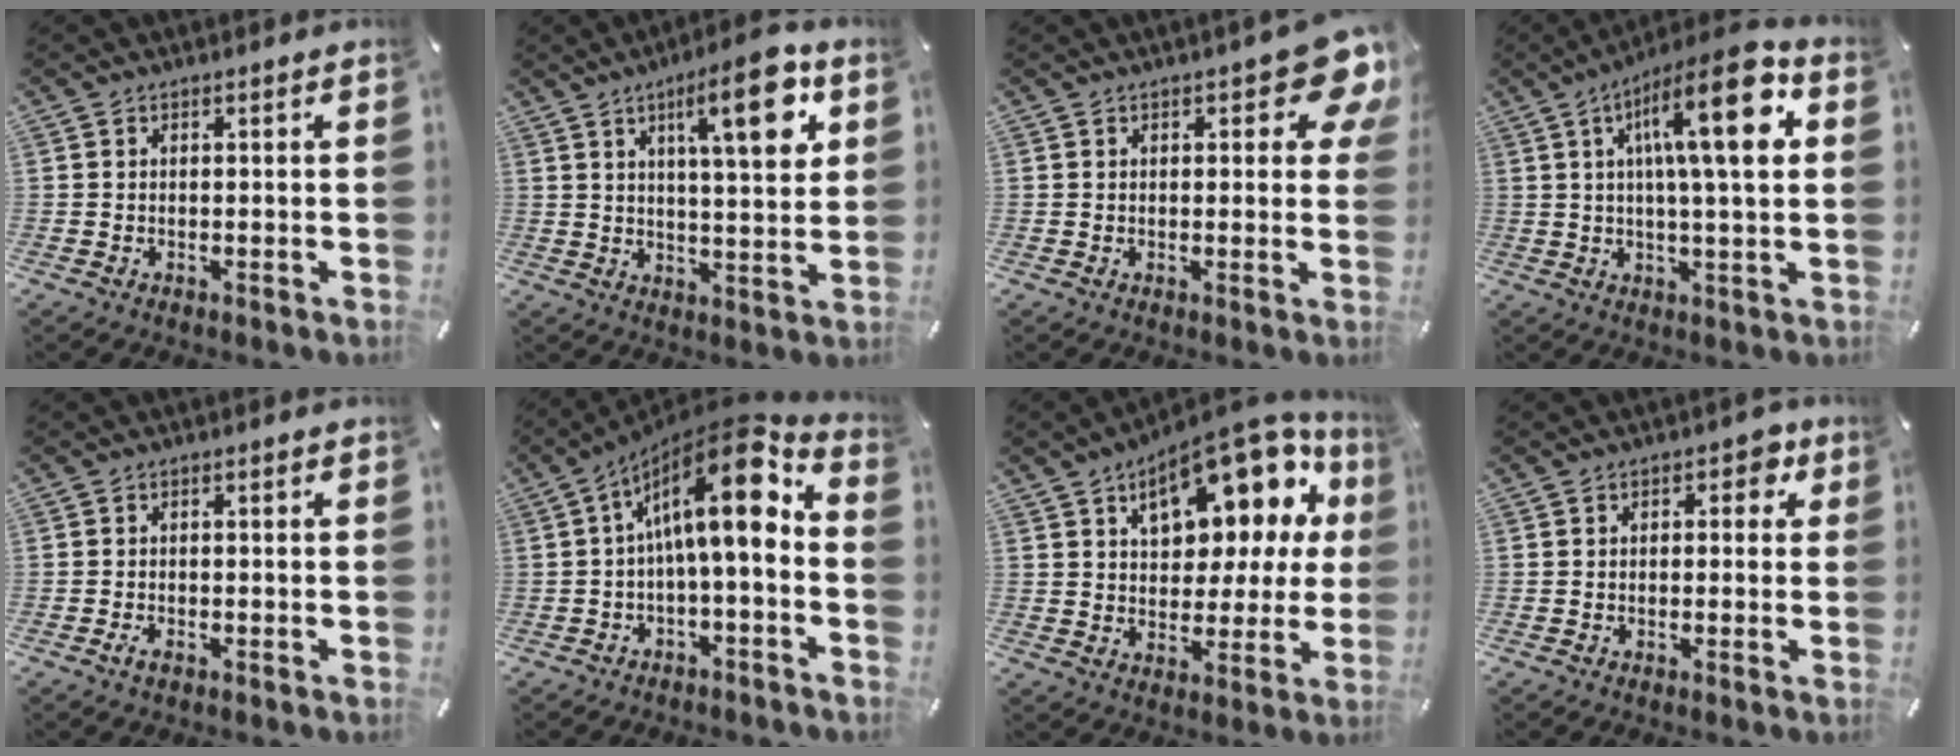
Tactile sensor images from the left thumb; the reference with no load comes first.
{"total": 15.0, "force": [6.5, 4.3, 12.8], "torque": [-0.179, -0.022, 0.095]}
{"total": 8.9, "force": [4.1, 3.7, 7.0], "torque": [-0.083, -0.021, 0.065]}
{"total": 18.1, "force": [5.1, 4.0, 16.9], "torque": [-0.267, -0.011, 0.069]}
{"total": 1.5, "force": [-0.9, 0.7, 1.0], "torque": [-0.026, 0.000, -0.019]}
{"total": 16.8, "force": [3.6, 5.3, 15.6], "torque": [-0.249, -0.021, 0.052]}
{"total": 18.6, "force": [9.8, 9.5, 12.5], "torque": [-0.179, -0.062, 0.166]}
{"total": 3.4, "force": [0.6, 2.3, 2.5], "torque": [-0.029, 0.002, 0.002]}